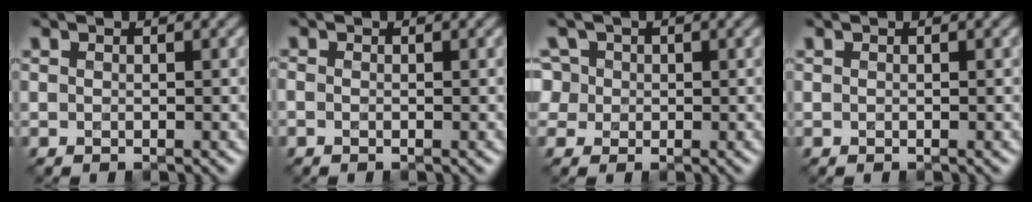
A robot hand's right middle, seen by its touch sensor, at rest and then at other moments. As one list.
[{"total": 0.5, "force": [-0.3, 0.3, 0.3], "torque": [-0.011, -0.006, -0.007]}, {"total": 4.7, "force": [1.6, 3.9, 2.0], "torque": [-0.041, 0.026, 0.007]}, {"total": 0.0}]